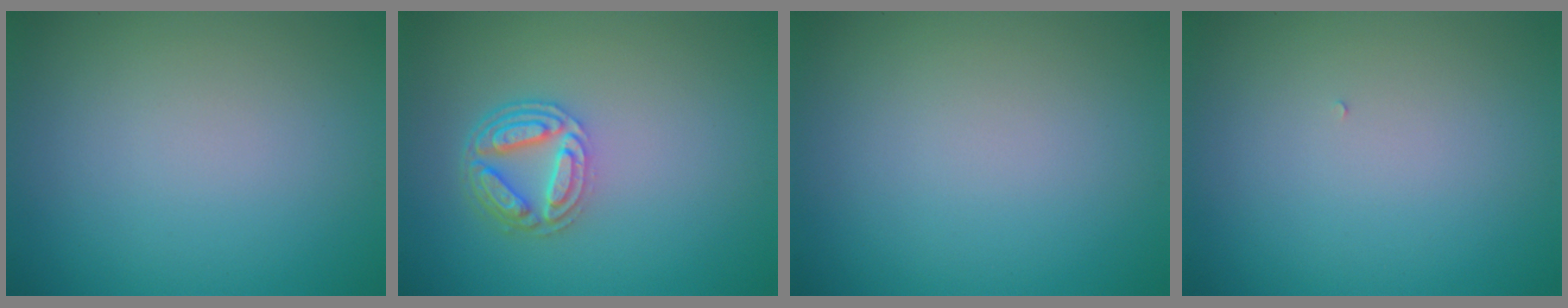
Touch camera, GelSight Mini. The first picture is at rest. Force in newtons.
{"total": 4.3, "press": 3.3, "slide": 2.8}
{"total": 0.0}
{"total": 0.0}